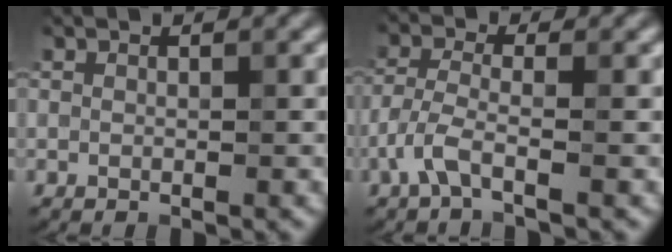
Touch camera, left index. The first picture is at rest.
{"total": 2.9, "force": [-1.8, 0.6, 2.2], "torque": [-0.054, 0.003, -0.045]}